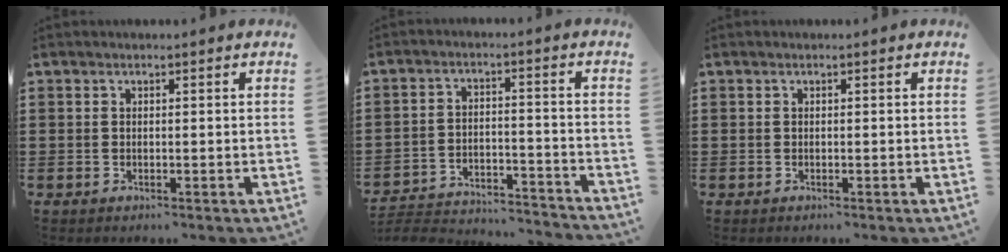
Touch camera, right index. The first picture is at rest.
{"total": 4.3, "force": [-4.2, 0.5, 0.9], "torque": [-0.027, -0.005, -0.089]}
{"total": 0.0}